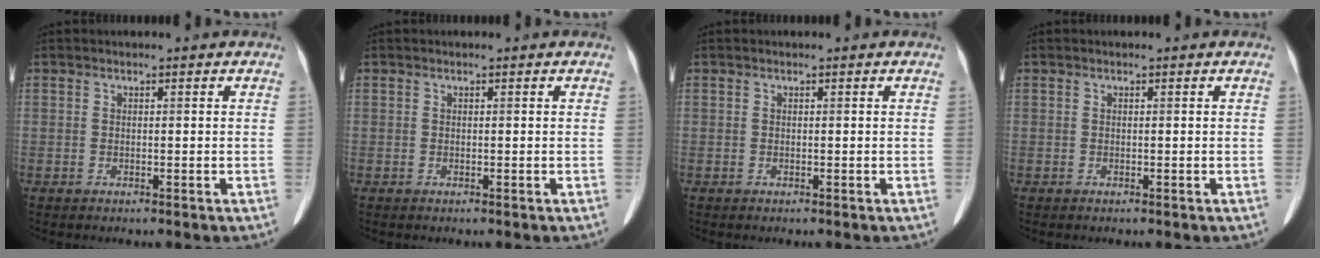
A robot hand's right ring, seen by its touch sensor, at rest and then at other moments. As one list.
[{"total": 0.0}, {"total": 0.0}, {"total": 0.0}]